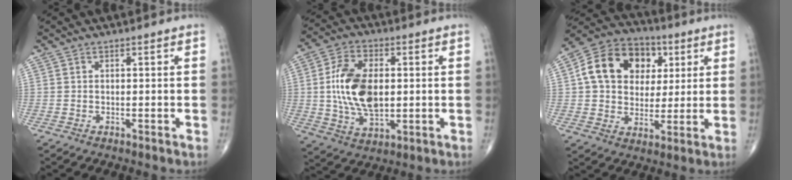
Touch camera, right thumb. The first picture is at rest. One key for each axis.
{"total": 14.3, "fx": 0.8, "fy": 8.2, "fz": 11.6, "tx": -0.210, "ty": 0.000, "tz": 0.018}
{"total": 16.5, "fx": 4.0, "fy": 12.8, "fz": 9.6, "tx": -0.135, "ty": 0.008, "tz": 0.061}